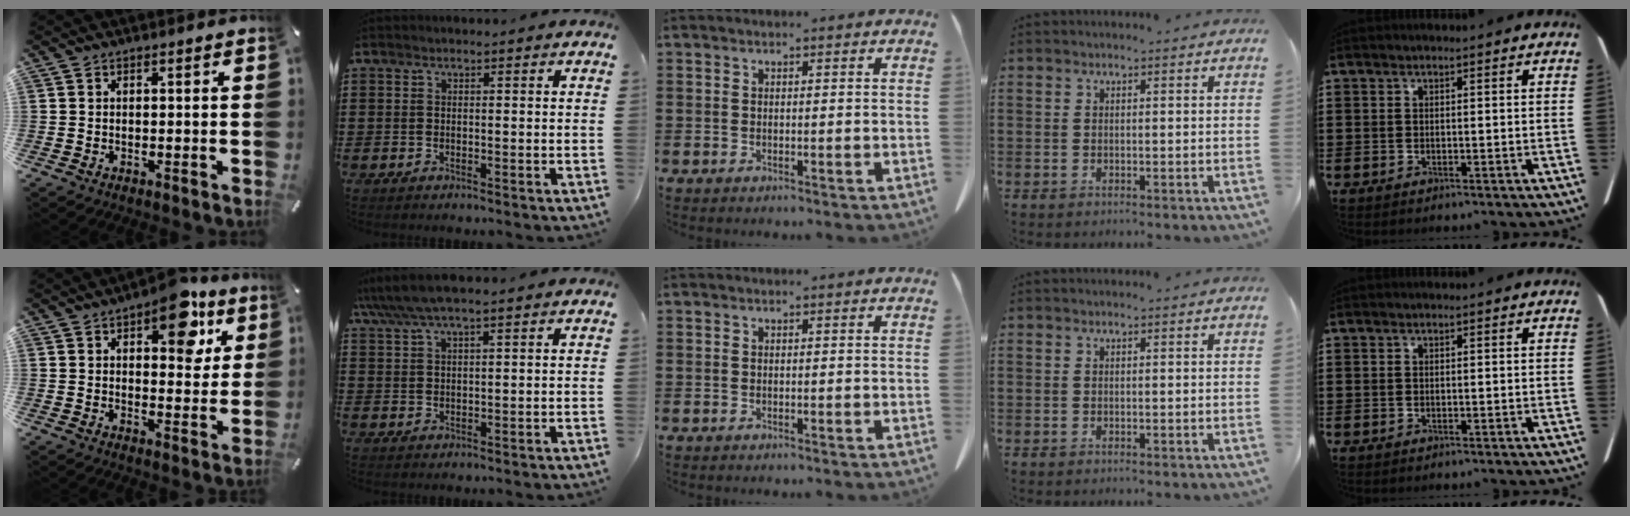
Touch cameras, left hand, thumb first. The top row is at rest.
{"thumb": {"total": 13.2, "force": [6.7, 6.9, 9.1], "torque": [-0.098, -0.033, 0.107]}, "index": {"total": 4.0, "force": [3.1, 0.5, 2.4], "torque": [-0.055, -0.001, 0.057]}}